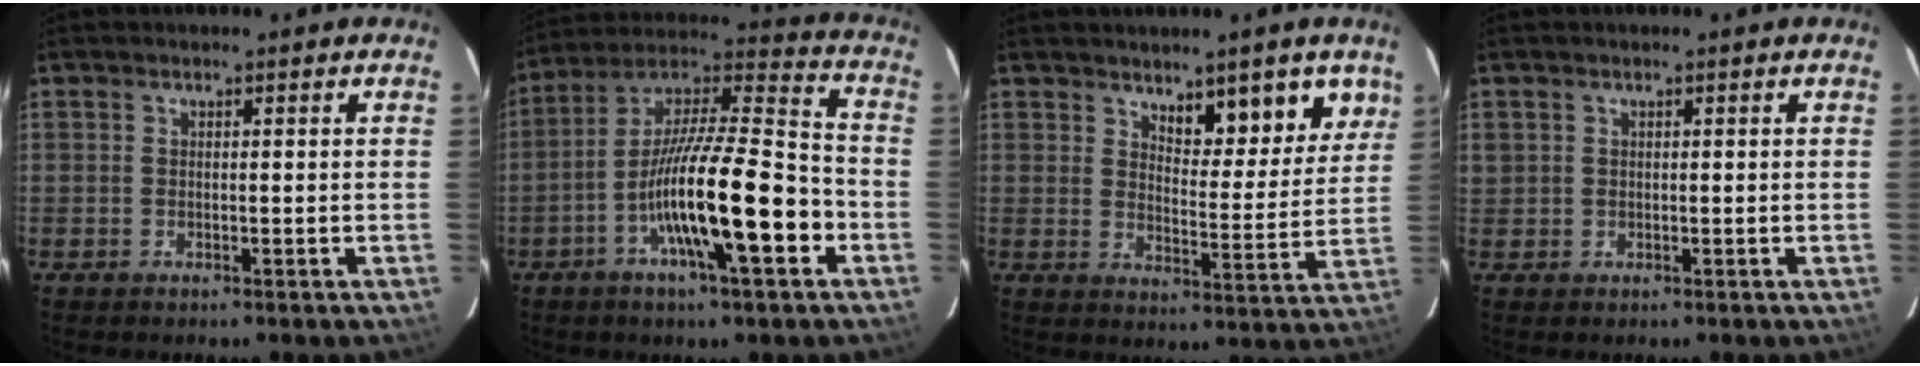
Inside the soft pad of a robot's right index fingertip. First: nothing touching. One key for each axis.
{"total": 18.6, "fx": -6.3, "fy": 2.1, "fz": 17.3, "tx": -0.310, "ty": -0.001, "tz": -0.108}
{"total": 9.1, "fx": 6.0, "fy": 3.1, "fz": 6.1, "tx": -0.068, "ty": -0.007, "tz": 0.090}
{"total": 1.2, "fx": 0.5, "fy": 1.1, "fz": 0.2, "tx": 0.004, "ty": 0.009, "tz": 0.008}